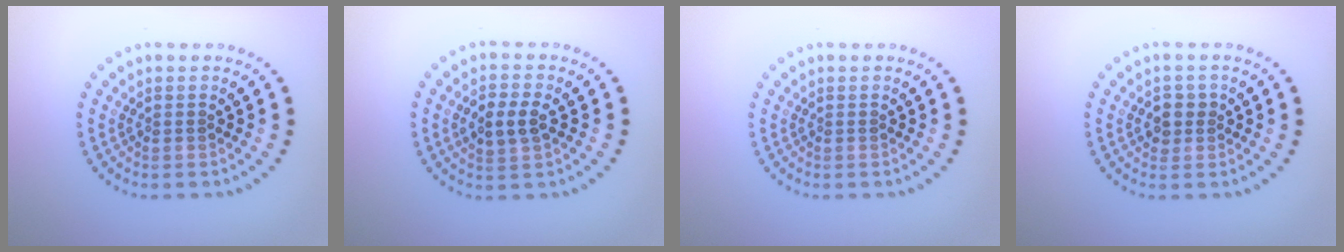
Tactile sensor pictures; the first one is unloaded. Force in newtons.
{"total": 2.8, "press": 2.8, "slide": 0.3}
{"total": 0.0}
{"total": 1.8, "press": 1.7, "slide": 0.5}